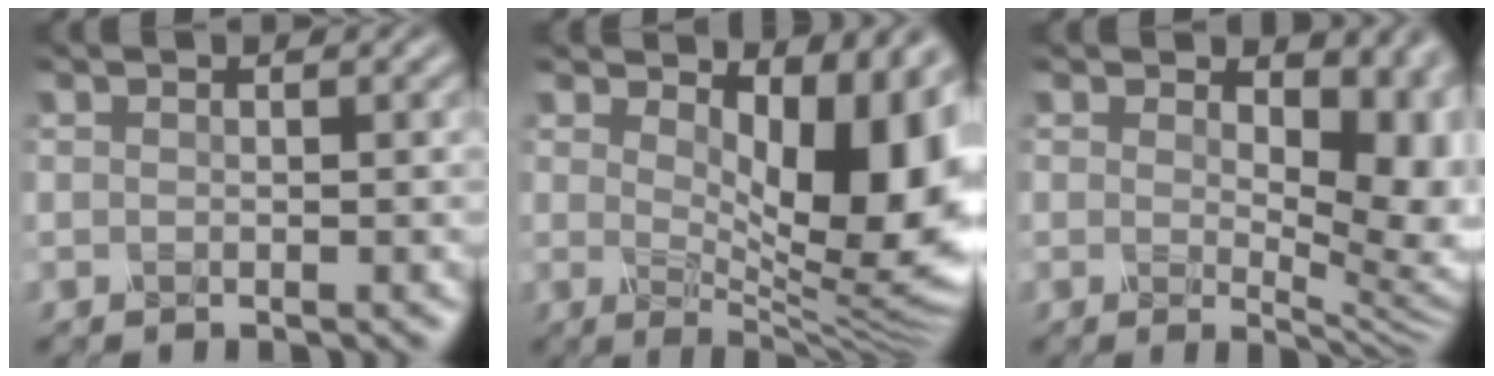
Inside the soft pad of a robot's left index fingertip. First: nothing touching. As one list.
[{"total": 10.1, "force": [2.3, 4.5, 8.7], "torque": [-0.121, -0.013, 0.040]}, {"total": 7.5, "force": [1.7, 4.0, 6.1], "torque": [-0.080, -0.012, 0.027]}]